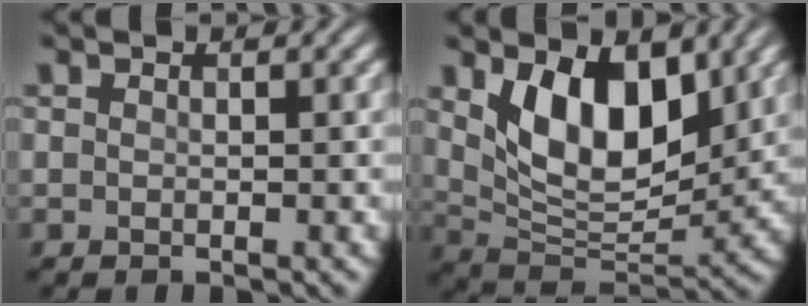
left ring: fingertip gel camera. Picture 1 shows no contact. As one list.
[{"total": 8.4, "force": [3.2, 4.5, 6.3], "torque": [-0.110, -0.017, 0.057]}]